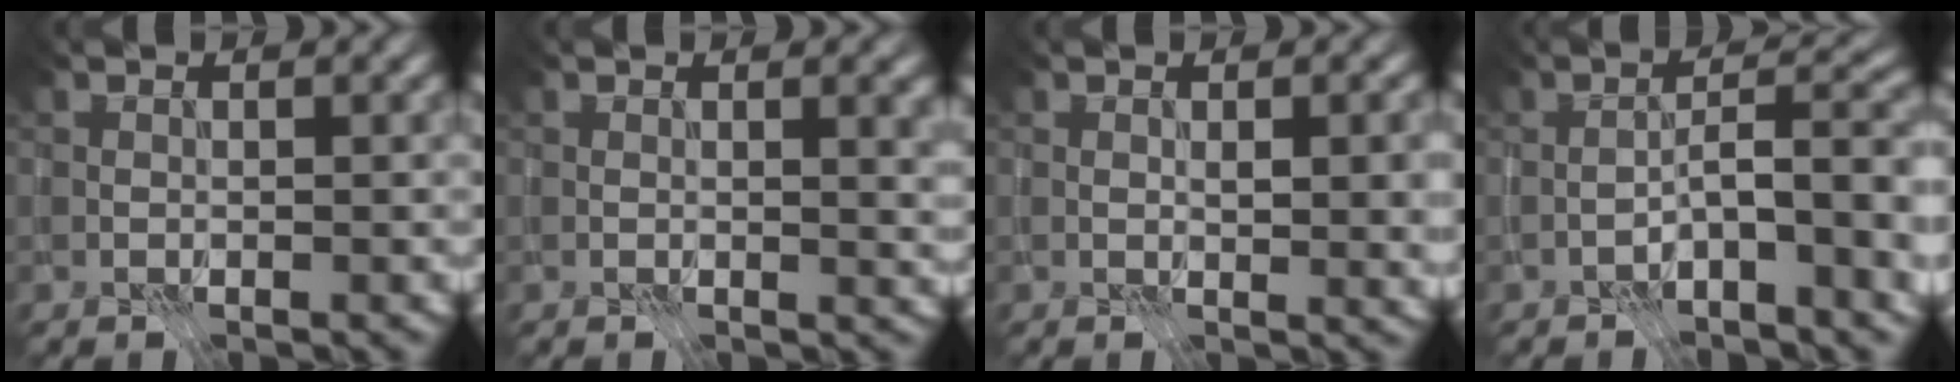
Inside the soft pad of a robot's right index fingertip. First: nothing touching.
{"total": 2.3, "force": [0.6, 0.6, 2.2], "torque": [-0.024, 0.001, 0.007]}
{"total": 3.7, "force": [0.0, 1.3, 3.4], "torque": [-0.055, -0.002, 0.002]}
{"total": 5.9, "force": [-2.0, 1.4, 5.4], "torque": [-0.081, 0.020, -0.039]}